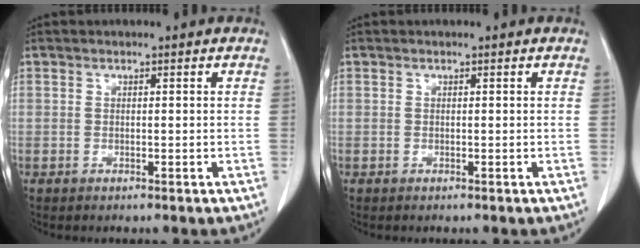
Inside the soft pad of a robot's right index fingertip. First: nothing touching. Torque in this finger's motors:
{"motor_torque": [0.00, 0.00, 0.00, 0.00]}